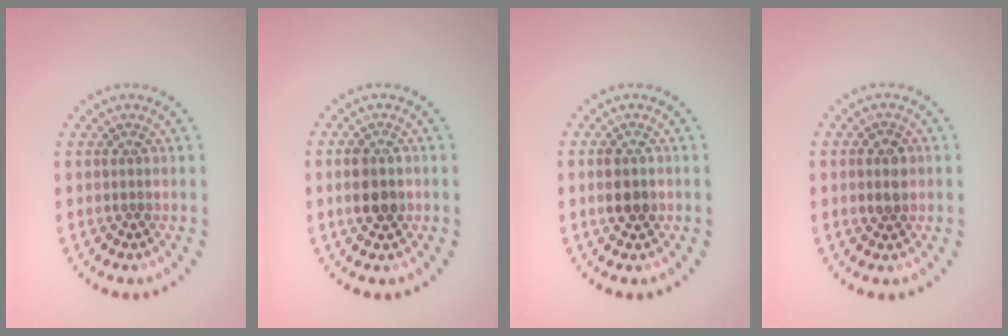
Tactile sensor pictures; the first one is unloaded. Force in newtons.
{"total": 3.0, "press": 3.0, "slide": 0.1}
{"total": 2.5, "press": 2.5, "slide": 0.2}
{"total": 1.9, "press": 1.9, "slide": 0.2}